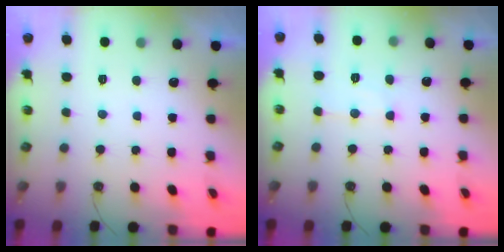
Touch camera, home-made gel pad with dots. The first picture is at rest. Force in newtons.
{"total": 7.6, "press": 7.6, "slide": 0.3}